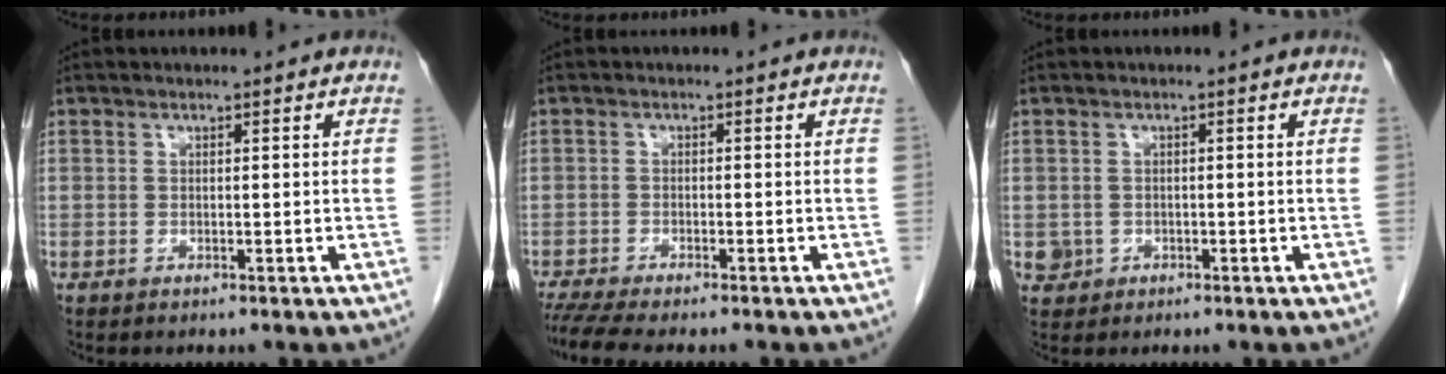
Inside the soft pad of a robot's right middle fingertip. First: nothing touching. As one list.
[{"total": 6.6, "force": [-5.6, 0.5, 3.3], "torque": [-0.051, -0.013, -0.091]}, {"total": 1.9, "force": [-0.4, 1.8, 0.2], "torque": [0.000, 0.006, -0.002]}]